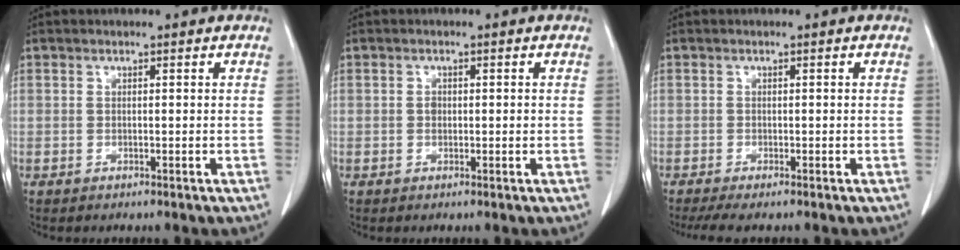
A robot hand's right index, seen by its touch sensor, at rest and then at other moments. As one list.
[{"total": 1.2, "force": [-0.1, 0.8, 0.9], "torque": [-0.015, 0.002, 0.000]}, {"total": 3.2, "force": [-2.5, 0.4, 1.9], "torque": [-0.029, -0.008, -0.040]}]